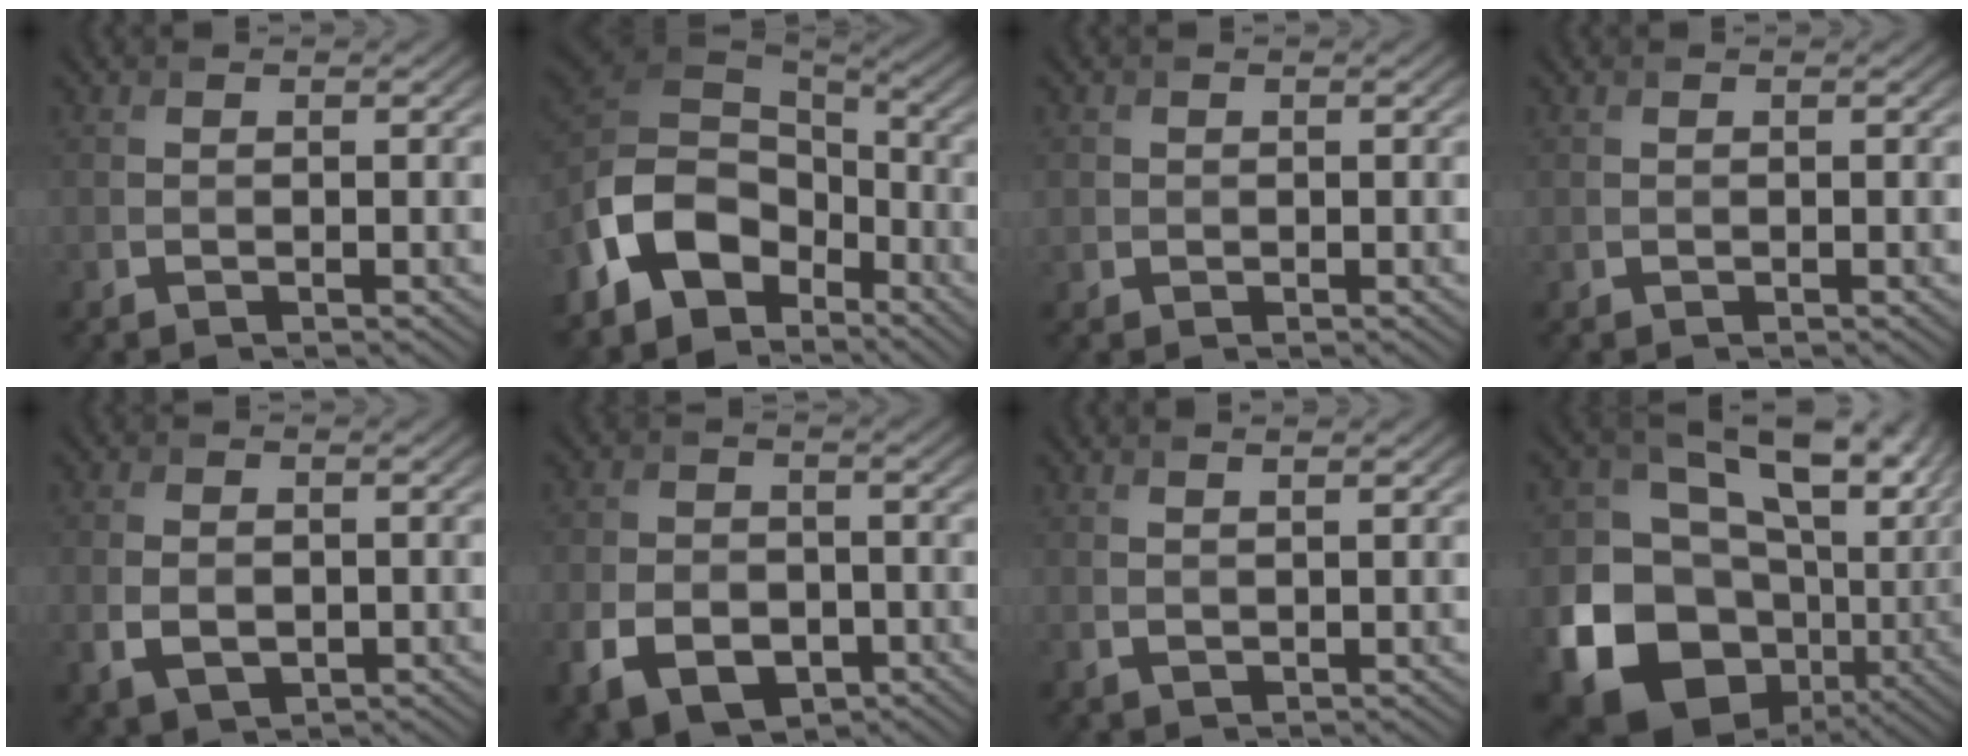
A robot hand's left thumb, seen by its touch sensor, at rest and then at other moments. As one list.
[{"total": 14.1, "force": [-6.2, 9.4, 8.6], "torque": [-0.203, -0.014, -0.126]}, {"total": 1.1, "force": [0.1, 1.1, 0.1], "torque": [0.002, -0.005, 0.000]}, {"total": 0.0}, {"total": 4.0, "force": [-0.6, 2.8, 2.8], "torque": [-0.061, -0.010, -0.009]}, {"total": 8.5, "force": [-3.7, 5.9, 4.8], "torque": [-0.103, -0.025, -0.061]}, {"total": 1.7, "force": [1.2, 0.3, 1.1], "torque": [-0.023, -0.003, 0.027]}, {"total": 19.0, "force": [-2.8, 14.0, 12.6], "torque": [-0.237, -0.042, -0.019]}]